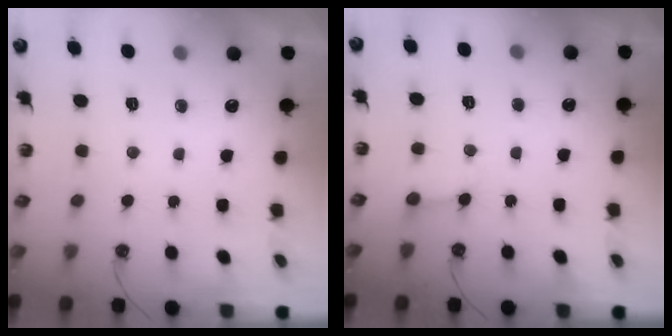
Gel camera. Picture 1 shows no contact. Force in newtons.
{"total": 2.4, "press": 2.4, "slide": 0.2}